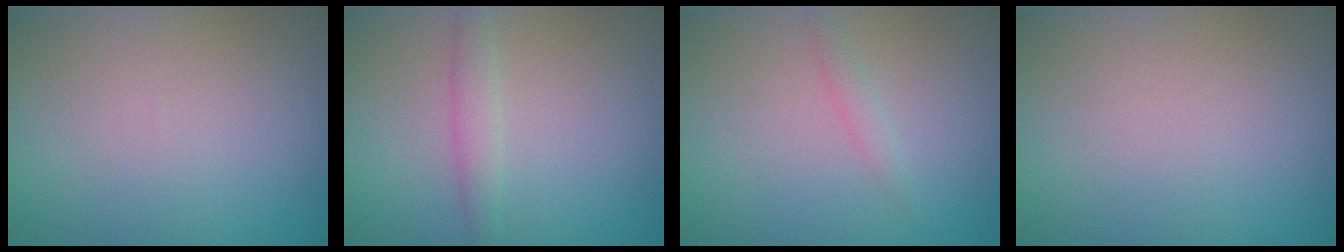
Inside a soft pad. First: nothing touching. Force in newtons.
{"total": 1.7, "press": 1.7, "slide": 0.1}
{"total": 1.0, "press": 1.0, "slide": 0.1}
{"total": 0.0}